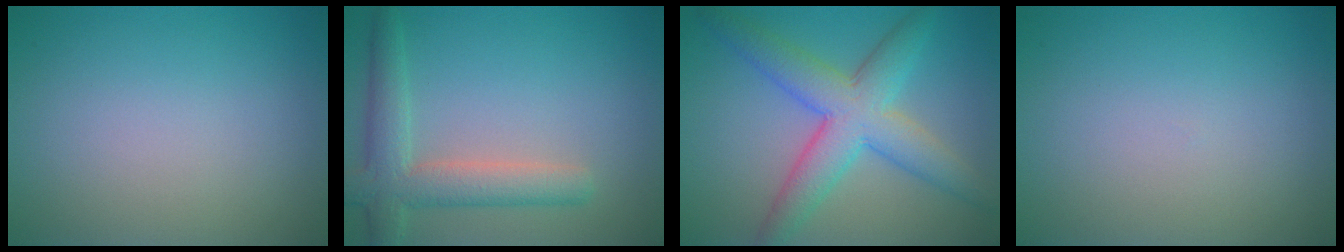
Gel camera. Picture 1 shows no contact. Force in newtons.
{"total": 4.6, "press": 4.6, "slide": 0.4}
{"total": 6.7, "press": 6.7, "slide": 0.2}
{"total": 0.0}